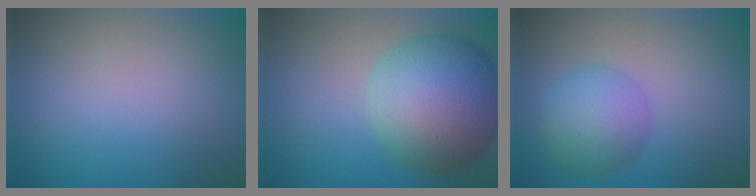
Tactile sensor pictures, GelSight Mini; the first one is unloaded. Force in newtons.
{"total": 10.5, "press": 10.5, "slide": 0.4}
{"total": 4.5, "press": 4.5, "slide": 0.1}